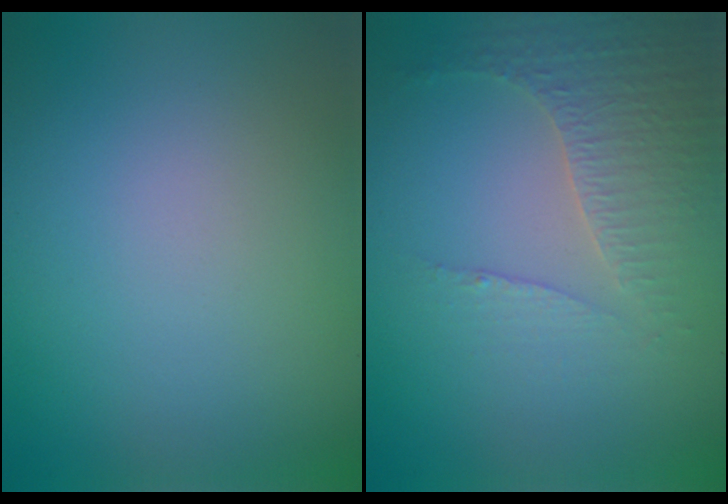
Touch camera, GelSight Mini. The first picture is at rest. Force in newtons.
{"total": 4.2, "press": 3.0, "slide": 2.9}